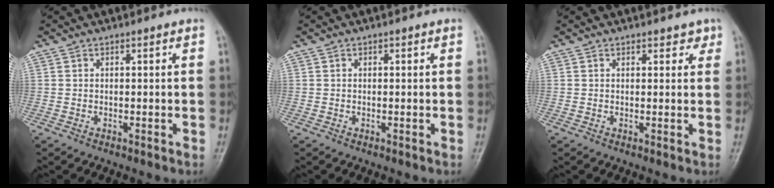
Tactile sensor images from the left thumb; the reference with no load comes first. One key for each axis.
{"total": 0.0}
{"total": 1.9, "fx": 1.3, "fy": 1.1, "fz": 0.7, "tx": 0.011, "ty": -0.005, "tz": 0.012}